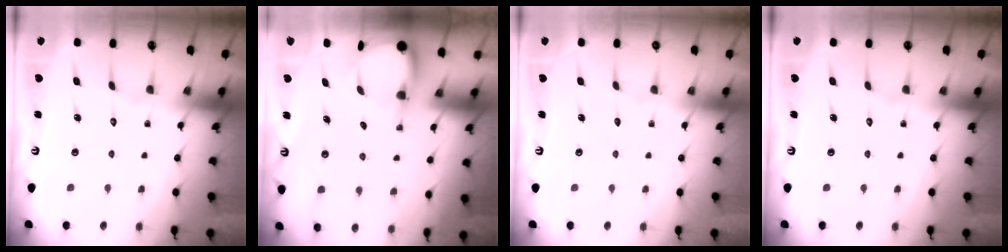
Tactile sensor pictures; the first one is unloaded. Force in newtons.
{"total": 3.4, "press": 3.4, "slide": 0.2}
{"total": 0.0}
{"total": 0.0}